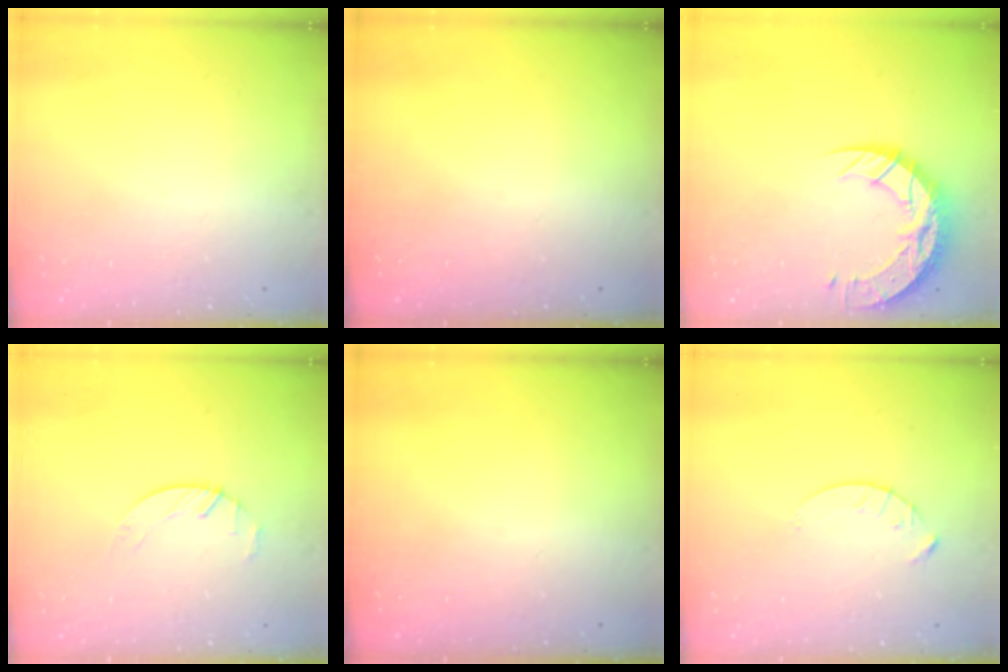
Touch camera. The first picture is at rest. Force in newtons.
{"total": 0.0}
{"total": 16.5, "press": 16.4, "slide": 1.2}
{"total": 2.2, "press": 2.2, "slide": 0.4}
{"total": 0.0}
{"total": 4.3, "press": 4.2, "slide": 0.5}